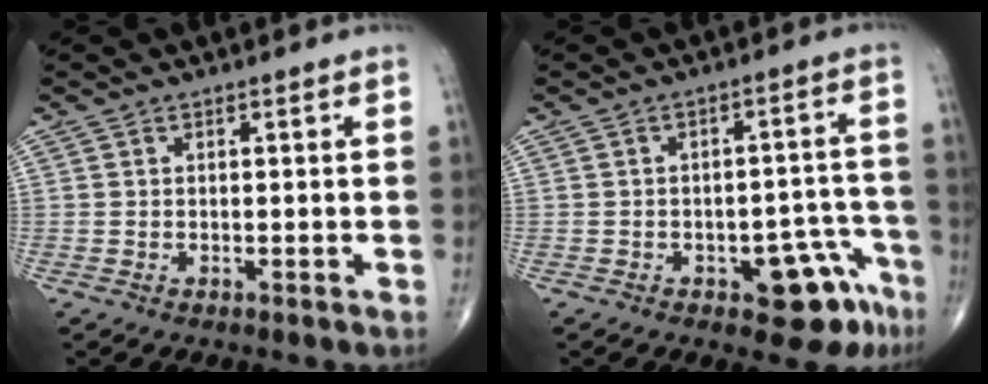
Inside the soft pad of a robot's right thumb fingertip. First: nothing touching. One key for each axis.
{"total": 9.7, "fx": -5.2, "fy": 4.6, "fz": 6.8, "tx": -0.044, "ty": 0.042, "tz": -0.058}